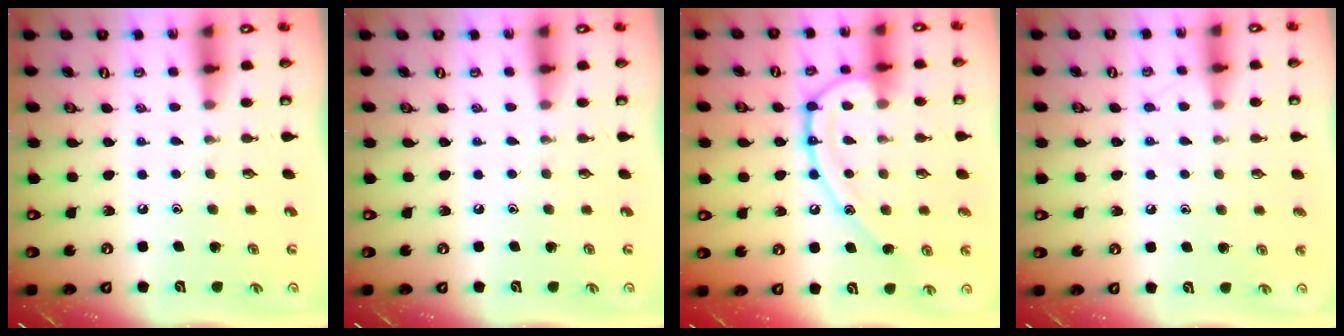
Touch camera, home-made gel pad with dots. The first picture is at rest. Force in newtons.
{"total": 0.0}
{"total": 14.9, "press": 14.8, "slide": 1.4}
{"total": 6.5, "press": 6.4, "slide": 0.8}